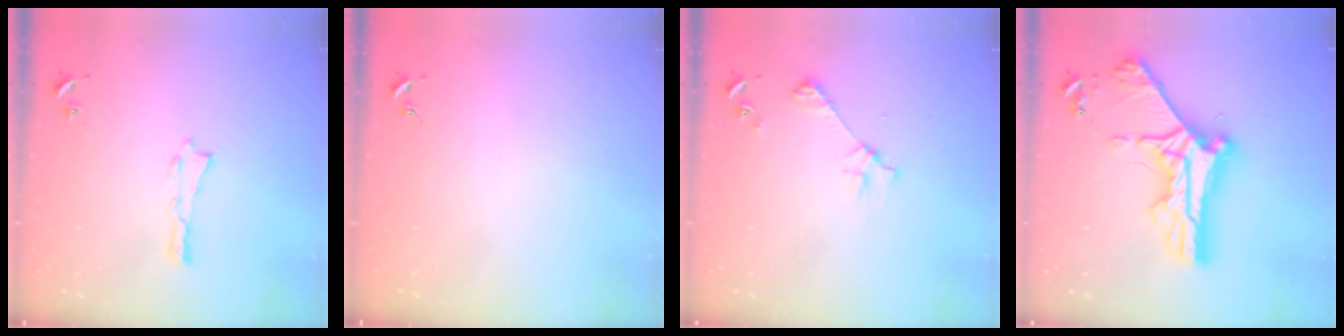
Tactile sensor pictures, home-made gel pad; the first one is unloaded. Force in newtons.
{"total": 0.0}
{"total": 3.8, "press": 3.8, "slide": 0.3}
{"total": 11.1, "press": 11.1, "slide": 1.3}